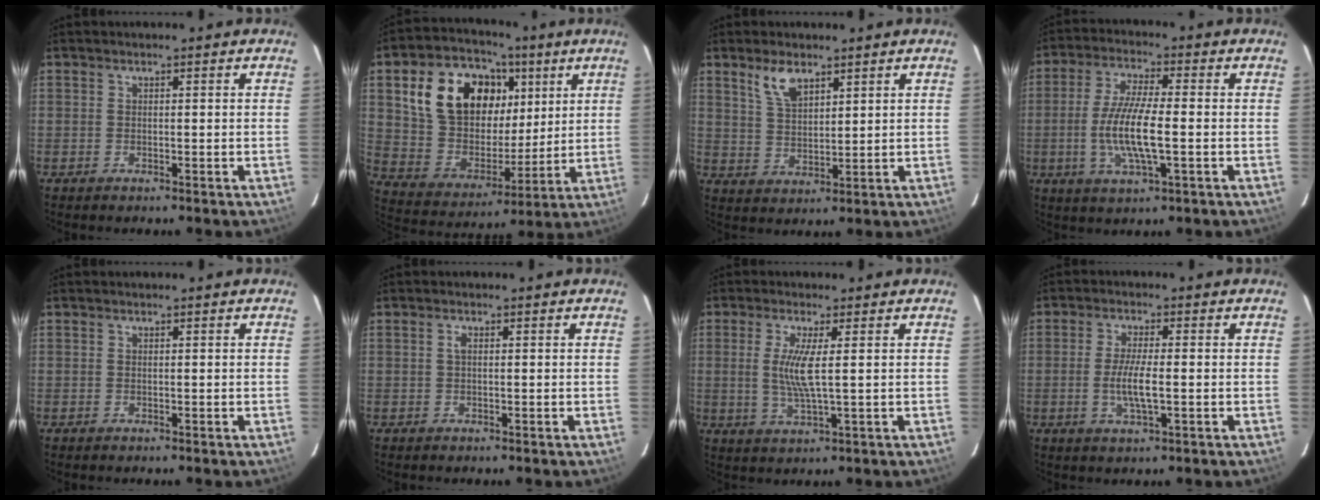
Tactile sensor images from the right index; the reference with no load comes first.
{"total": 20.9, "force": [8.2, 14.1, 13.1], "torque": [-0.266, 0.046, 0.163]}
{"total": 6.0, "force": [3.9, 2.6, 3.7], "torque": [-0.069, 0.005, 0.081]}
{"total": 10.5, "force": [-1.8, 2.2, 10.1], "torque": [-0.201, -0.007, -0.035]}
{"total": 0.0}
{"total": 0.8, "force": [0.1, 0.3, 0.8], "torque": [-0.016, 0.003, 0.000]}
{"total": 5.8, "force": [0.7, 0.2, 5.7], "torque": [-0.120, -0.010, 0.012]}
{"total": 5.5, "force": [-1.0, 0.9, 5.3], "torque": [-0.101, -0.008, -0.018]}